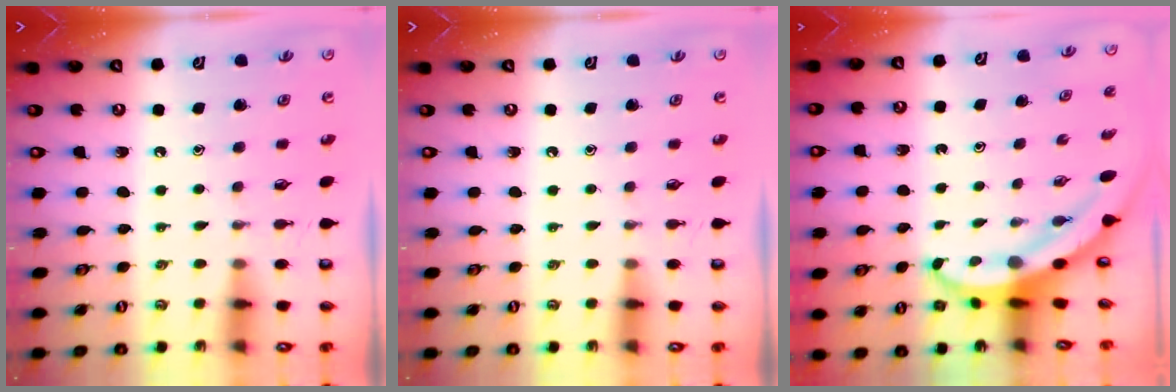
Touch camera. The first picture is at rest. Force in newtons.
{"total": 0.0}
{"total": 4.9, "press": 4.8, "slide": 0.6}